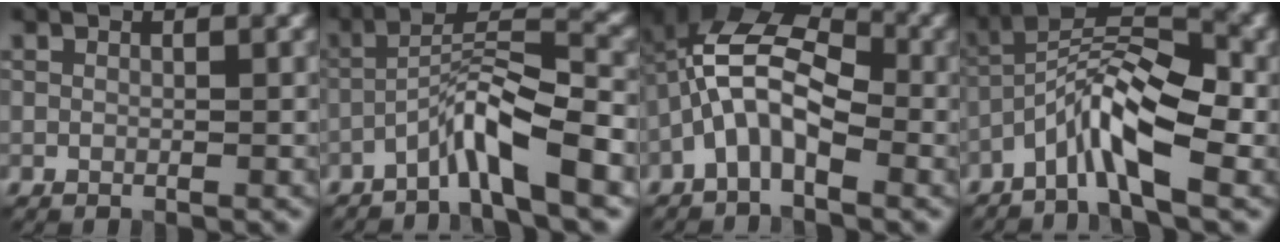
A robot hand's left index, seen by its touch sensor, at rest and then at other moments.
{"total": 5.9, "force": [-3.6, 0.6, 4.7], "torque": [-0.082, 0.018, -0.073]}
{"total": 7.4, "force": [-2.0, 3.8, 6.0], "torque": [-0.120, 0.026, -0.050]}
{"total": 6.5, "force": [-3.2, 1.7, 5.4], "torque": [-0.094, 0.020, -0.067]}